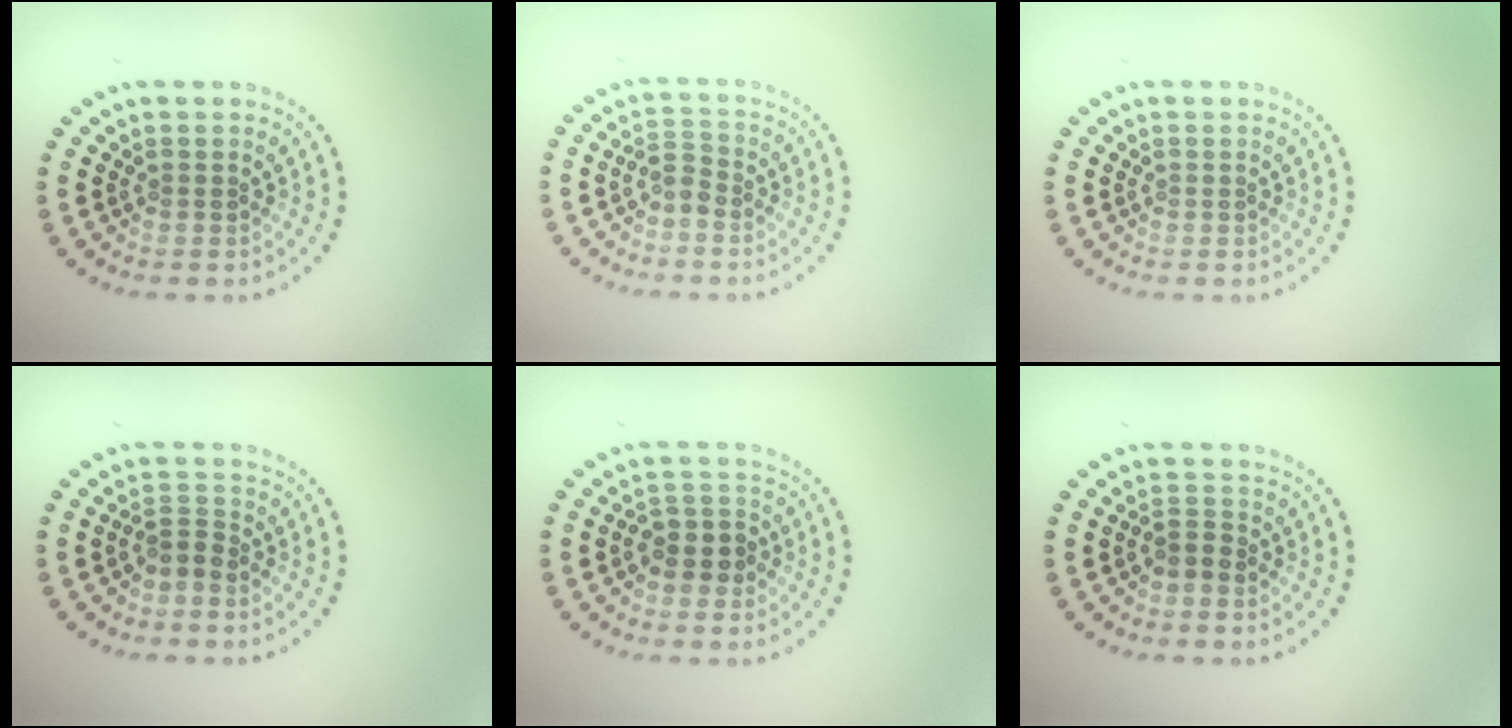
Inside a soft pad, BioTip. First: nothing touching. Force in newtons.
{"total": 1.4, "press": 1.2, "slide": 0.7}
{"total": 0.0}
{"total": 1.7, "press": 1.3, "slide": 1.1}
{"total": 2.7, "press": 2.4, "slide": 1.1}
{"total": 1.5, "press": 1.2, "slide": 0.9}